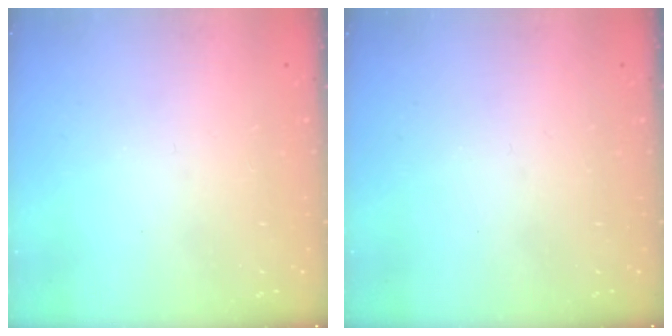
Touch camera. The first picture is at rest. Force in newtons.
{"total": 0.0}